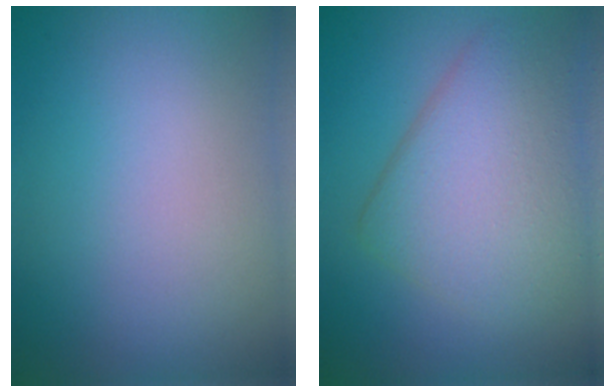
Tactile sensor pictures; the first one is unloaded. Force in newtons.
{"total": 6.9, "press": 6.9, "slide": 0.3}